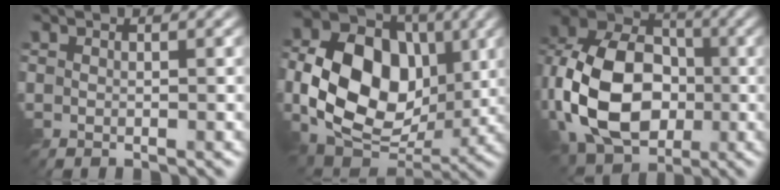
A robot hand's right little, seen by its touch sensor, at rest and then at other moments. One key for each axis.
{"total": 13.2, "fx": -0.6, "fy": 9.8, "fz": 8.9, "tx": -0.165, "ty": -0.010, "tz": -0.016}
{"total": 14.1, "fx": -3.4, "fy": 9.7, "fz": 9.7, "tx": -0.209, "ty": 0.009, "tz": -0.083}